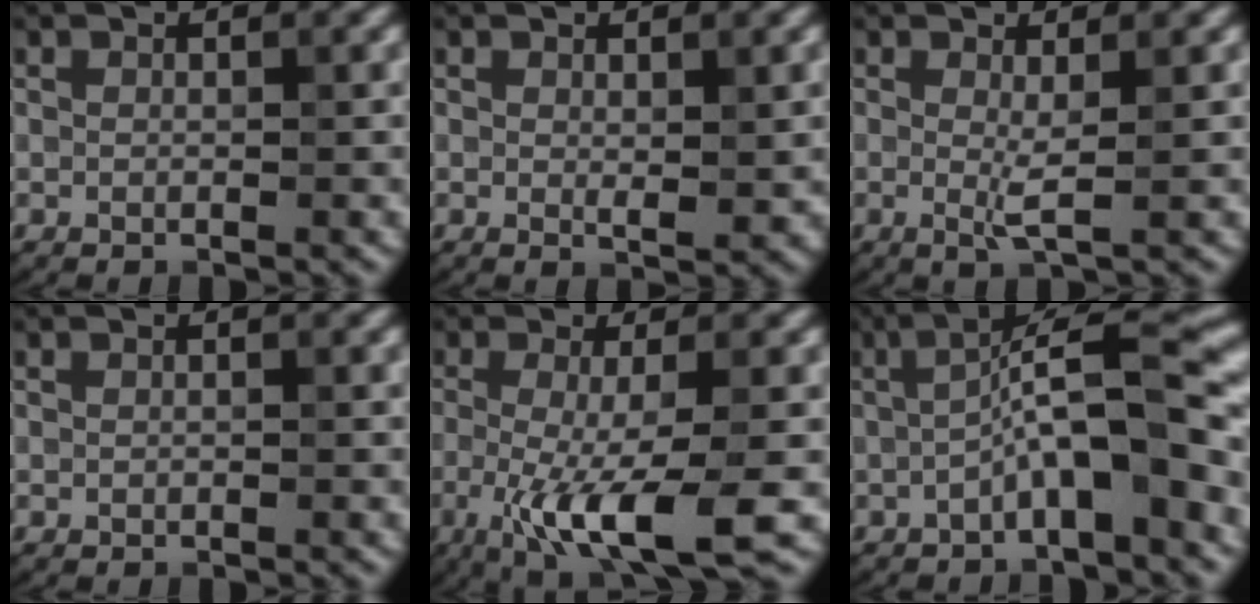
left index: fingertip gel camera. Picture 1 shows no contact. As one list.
[{"total": 1.5, "force": [0.3, 0.5, 1.4], "torque": [-0.019, -0.006, 0.007]}, {"total": 1.9, "force": [0.2, 0.1, 1.9], "torque": [-0.040, -0.009, 0.001]}, {"total": 0.0}, {"total": 7.4, "force": [-2.4, 1.4, 6.8], "torque": [-0.123, -0.016, -0.043]}, {"total": 7.1, "force": [-1.9, 1.2, 6.8], "torque": [-0.111, 0.030, -0.035]}]